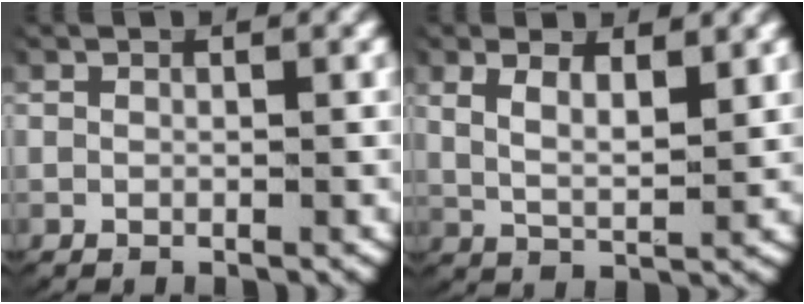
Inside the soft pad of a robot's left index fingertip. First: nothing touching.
{"total": 3.9, "force": [1.4, 2.1, 3.0], "torque": [-0.058, -0.009, 0.026]}